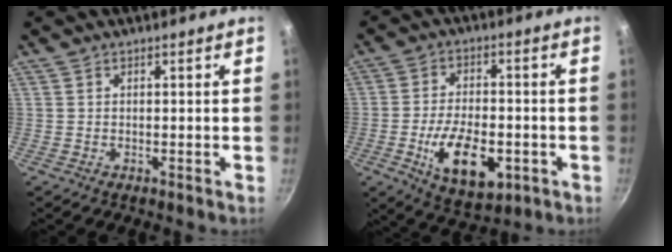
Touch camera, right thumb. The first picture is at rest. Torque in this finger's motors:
{"motor_torque": [-0.50, 0.99, 0.08, -0.07, 0.12]}